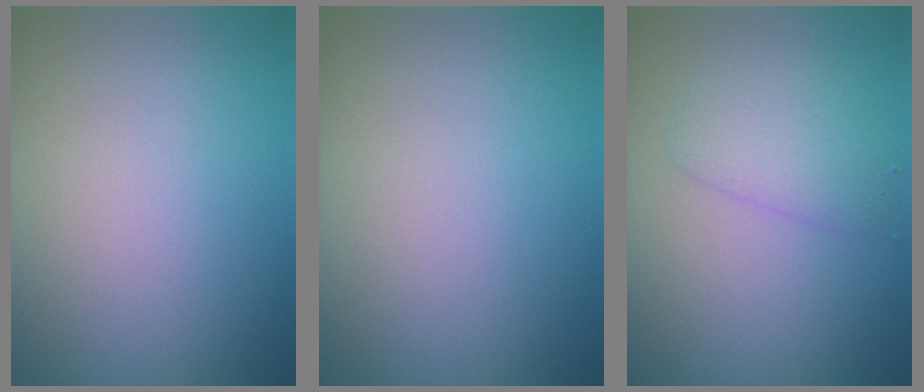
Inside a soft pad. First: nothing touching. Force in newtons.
{"total": 0.0}
{"total": 2.4, "press": 2.4, "slide": 0.1}